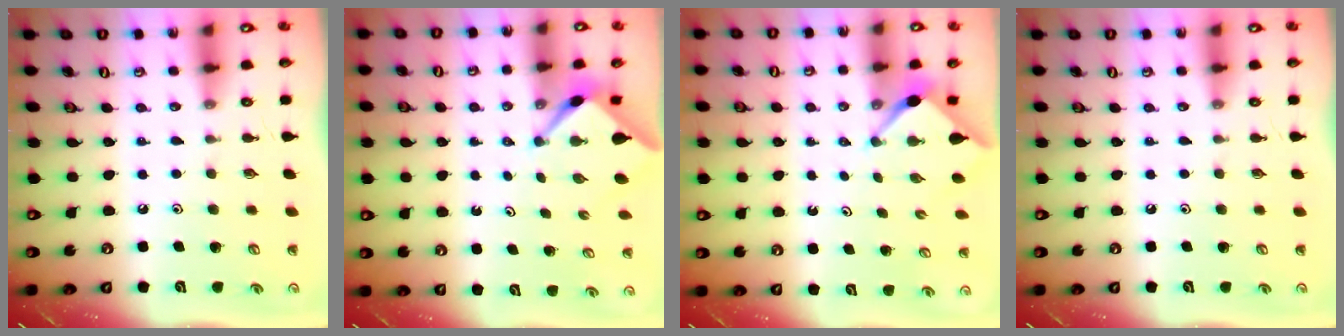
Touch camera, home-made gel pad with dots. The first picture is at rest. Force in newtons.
{"total": 2.6, "press": 2.6, "slide": 0.3}
{"total": 2.5, "press": 2.5, "slide": 0.3}
{"total": 0.0}